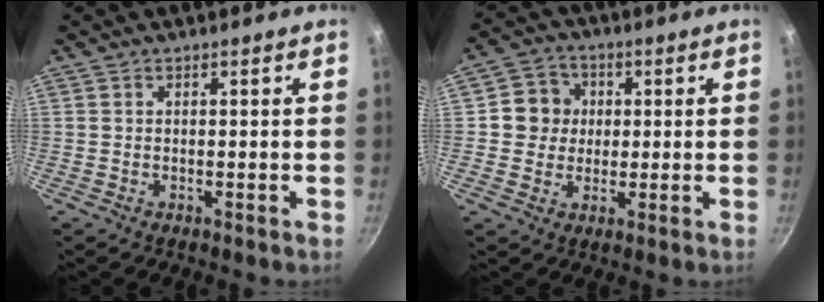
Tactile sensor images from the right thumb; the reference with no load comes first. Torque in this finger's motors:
{"motor_torque": [0.55, 1.25, 0.49, -0.35, 0.01]}